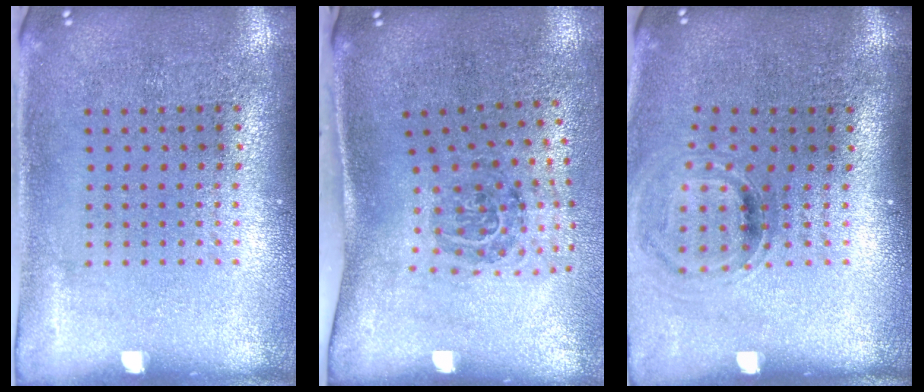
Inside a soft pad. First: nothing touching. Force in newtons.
{"total": 1.9, "press": 1.2, "slide": 1.5}
{"total": 0.9, "press": 0.8, "slide": 0.3}